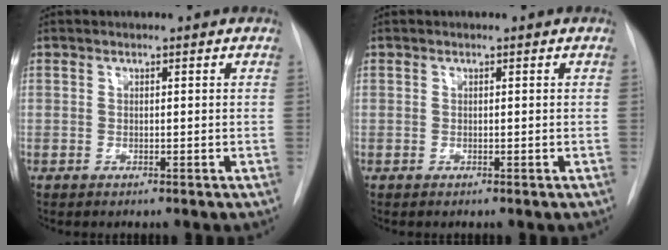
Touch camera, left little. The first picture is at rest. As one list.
[{"total": 0.0}]